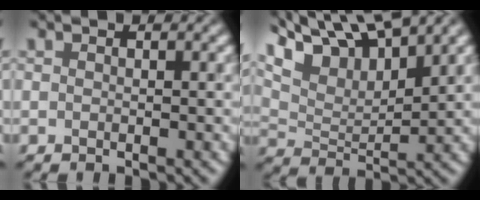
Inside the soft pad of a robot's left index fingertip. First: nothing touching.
{"total": 8.9, "force": [7.4, 2.1, 4.5], "torque": [-0.089, 0.011, 0.121]}